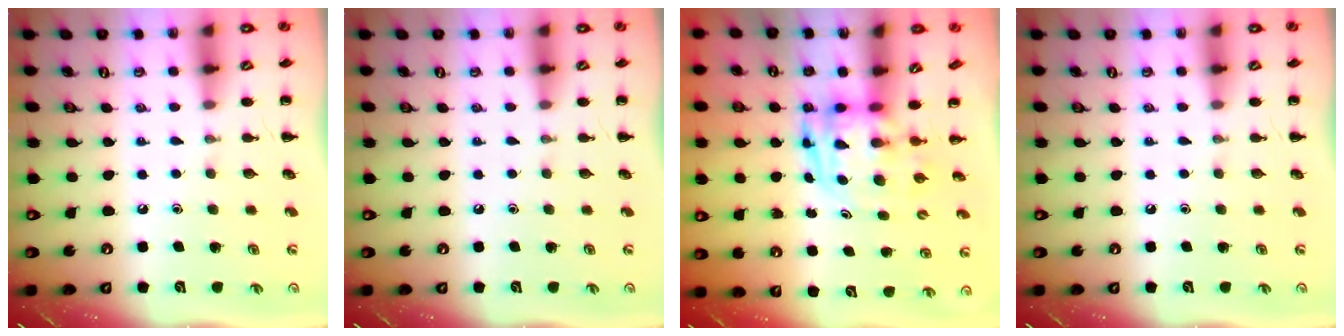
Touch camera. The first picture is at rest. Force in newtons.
{"total": 0.0}
{"total": 3.3, "press": 3.2, "slide": 0.6}
{"total": 0.0}